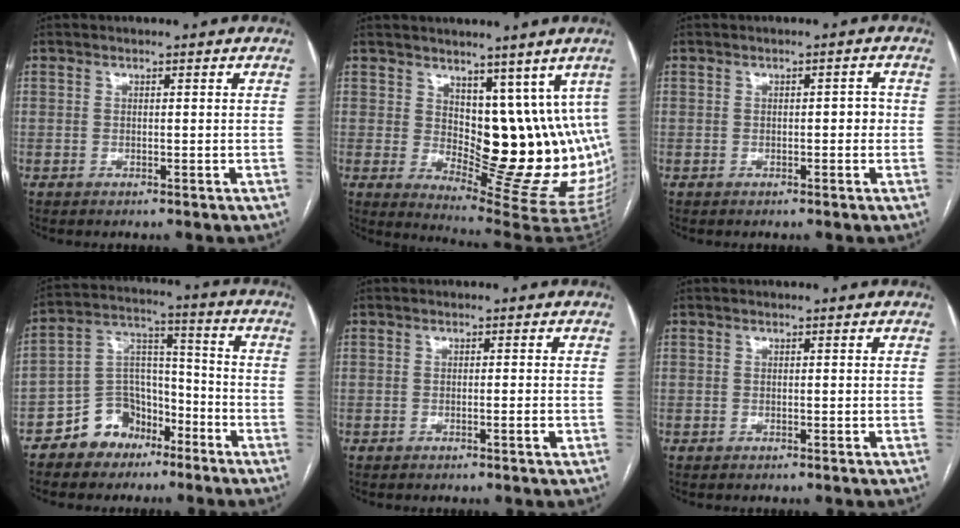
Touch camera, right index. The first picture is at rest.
{"total": 14.6, "force": [4.7, 6.5, 12.2], "torque": [-0.160, -0.018, 0.079]}
{"total": 1.7, "force": [-0.2, 0.8, 1.5], "torque": [-0.015, 0.007, -0.004]}
{"total": 9.7, "force": [-6.4, 6.8, 2.7], "torque": [-0.051, 0.040, -0.112]}
{"total": 1.3, "force": [-0.6, 0.0, 1.1], "torque": [-0.020, -0.001, -0.007]}
{"total": 0.0}